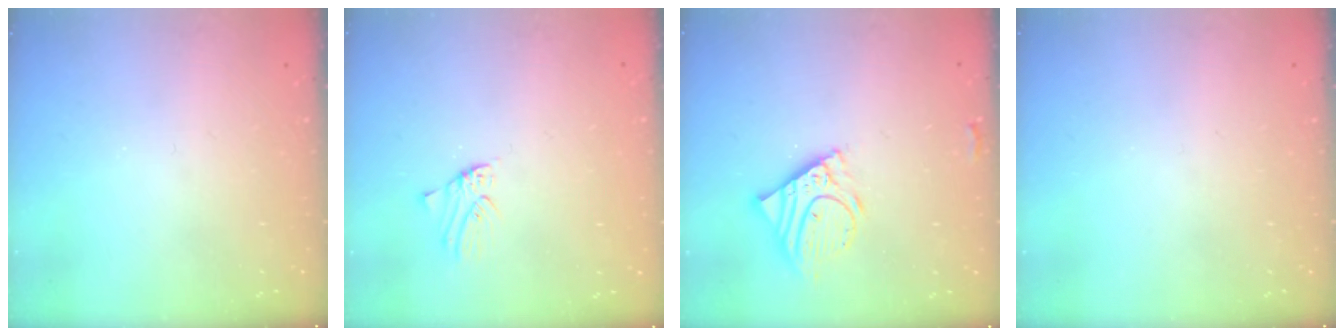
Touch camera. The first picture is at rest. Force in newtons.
{"total": 0.5, "press": 0.5, "slide": 0.1}
{"total": 10.0, "press": 9.9, "slide": 1.3}
{"total": 0.0}